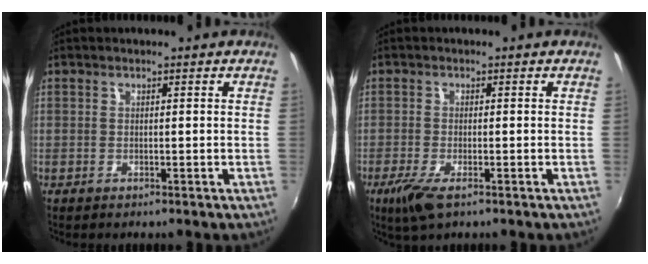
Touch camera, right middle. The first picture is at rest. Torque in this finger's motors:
{"motor_torque": [0.67, -0.46, 0.37, 0.11]}